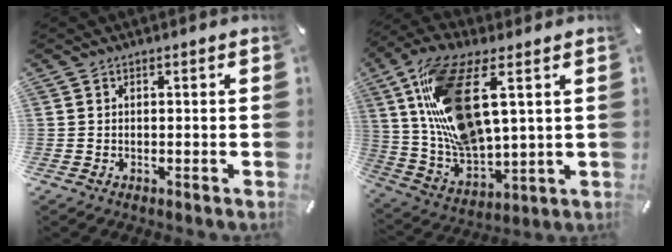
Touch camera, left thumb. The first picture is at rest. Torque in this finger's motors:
{"motor_torque": [0.96, 1.12, 2.34, -0.43, 0.52]}